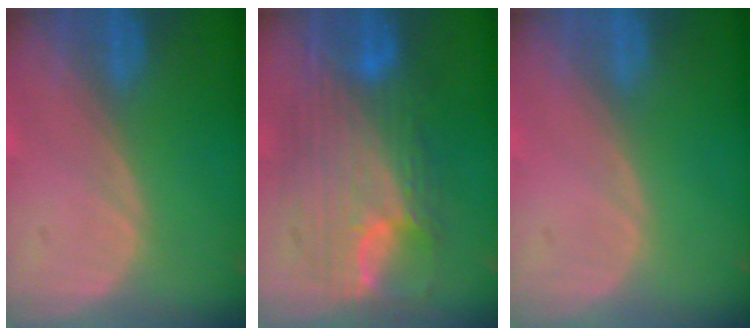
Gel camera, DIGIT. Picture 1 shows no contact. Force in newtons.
{"total": 11.8, "press": 11.7, "slide": 1.1}
{"total": 0.0}